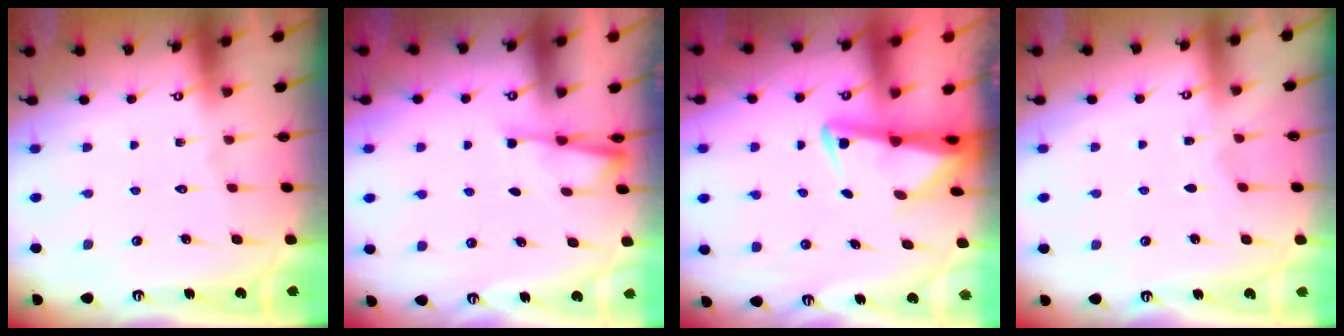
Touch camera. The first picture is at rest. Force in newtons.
{"total": 2.5, "press": 2.4, "slide": 0.4}
{"total": 2.8, "press": 2.7, "slide": 0.6}
{"total": 2.8, "press": 2.8, "slide": 0.3}